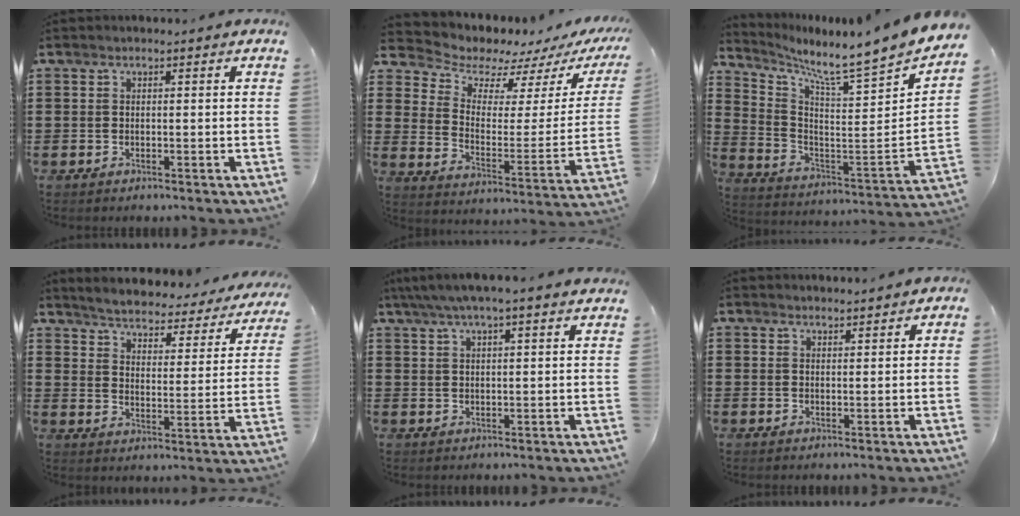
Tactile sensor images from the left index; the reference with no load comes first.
{"total": 5.9, "force": [5.5, 2.1, 0.4], "torque": [-0.040, -0.050, 0.094]}
{"total": 4.9, "force": [4.6, -0.8, 1.6], "torque": [-0.049, -0.077, 0.060]}
{"total": 3.1, "force": [3.1, -0.1, 0.5], "torque": [-0.031, -0.031, 0.043]}
{"total": 3.6, "force": [2.7, 0.4, 2.3], "torque": [-0.051, -0.002, 0.049]}
{"total": 1.4, "force": [1.4, 0.1, 0.1], "torque": [-0.005, 0.002, 0.027]}